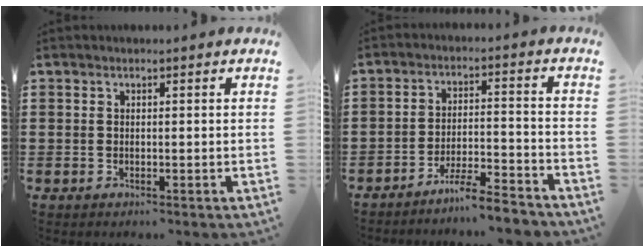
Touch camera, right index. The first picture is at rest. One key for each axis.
{"total": 5.7, "fx": -5.3, "fy": 0.1, "fz": 2.1, "tx": -0.045, "ty": -0.005, "tz": -0.104}